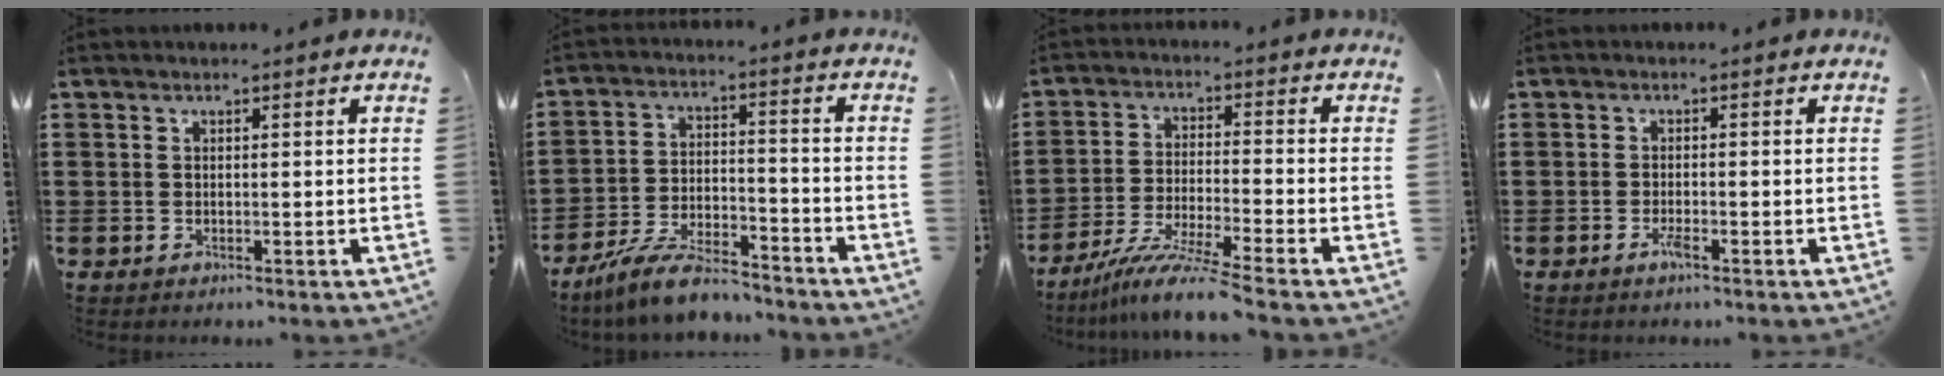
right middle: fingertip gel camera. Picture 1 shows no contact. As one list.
[{"total": 8.4, "force": [-7.5, 1.3, 3.4], "torque": [-0.071, 0.013, -0.146]}, {"total": 7.8, "force": [-6.6, -0.4, 4.2], "torque": [-0.089, -0.018, -0.129]}, {"total": 1.8, "force": [-1.0, 0.2, 1.4], "torque": [-0.033, -0.005, -0.020]}]